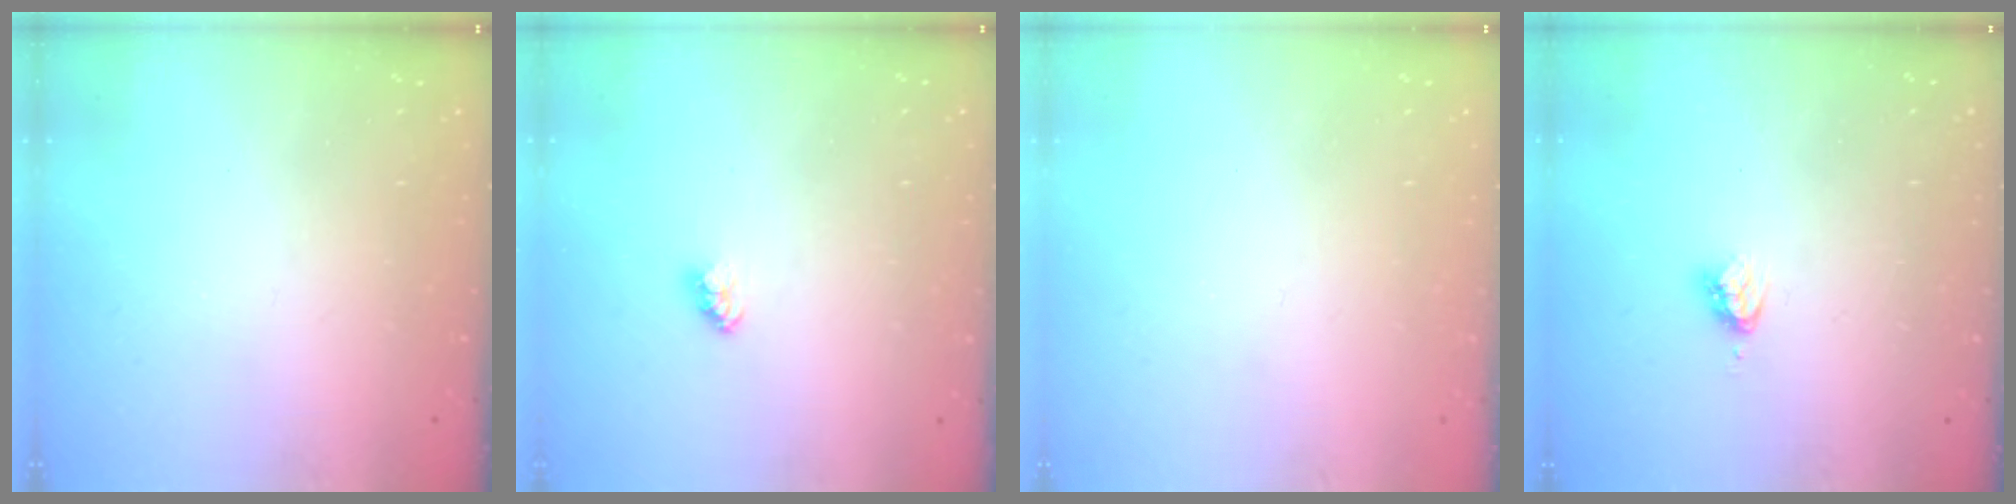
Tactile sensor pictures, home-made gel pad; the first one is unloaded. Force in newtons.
{"total": 2.4, "press": 2.4, "slide": 0.1}
{"total": 0.5, "press": 0.5, "slide": 0.1}
{"total": 4.5, "press": 4.5, "slide": 0.5}